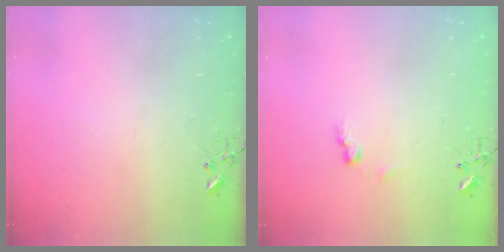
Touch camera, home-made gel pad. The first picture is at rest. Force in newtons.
{"total": 6.0, "press": 6.0, "slide": 0.8}